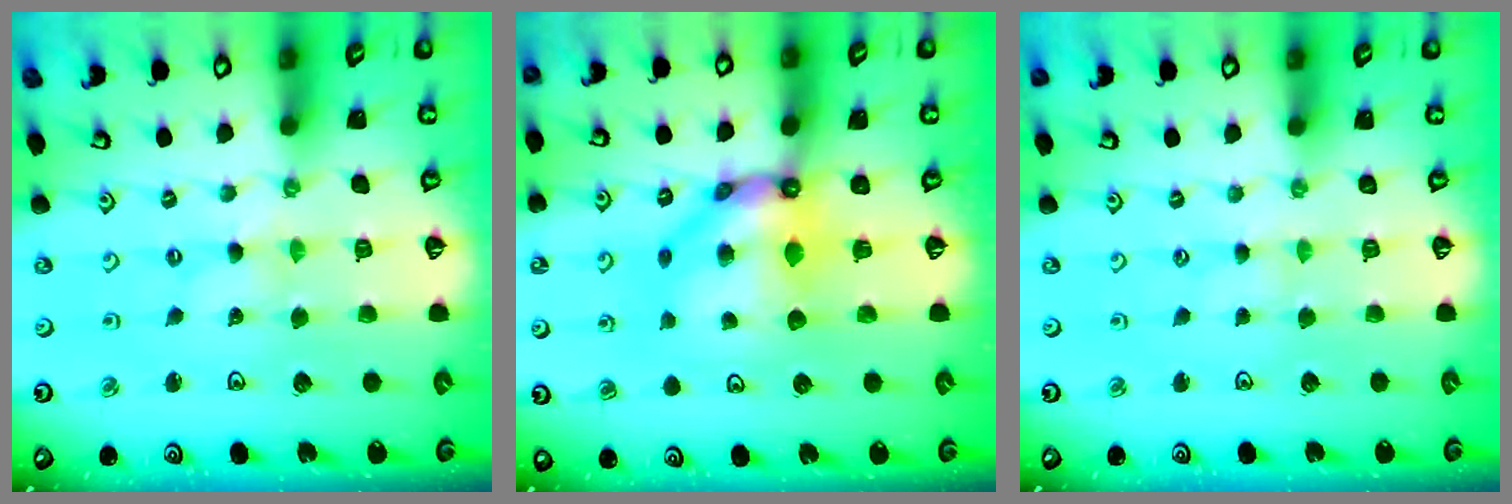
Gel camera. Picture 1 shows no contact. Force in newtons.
{"total": 10.3, "press": 10.2, "slide": 1.2}
{"total": 0.0}